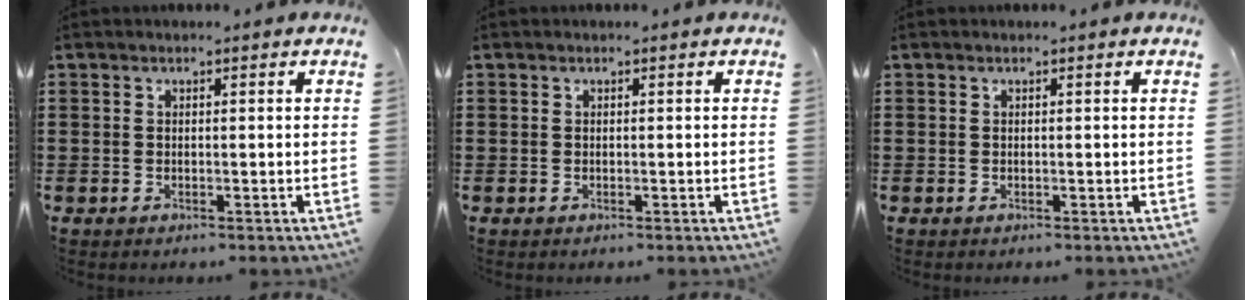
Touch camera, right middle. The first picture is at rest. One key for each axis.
{"total": 0.0}
{"total": 0.0}